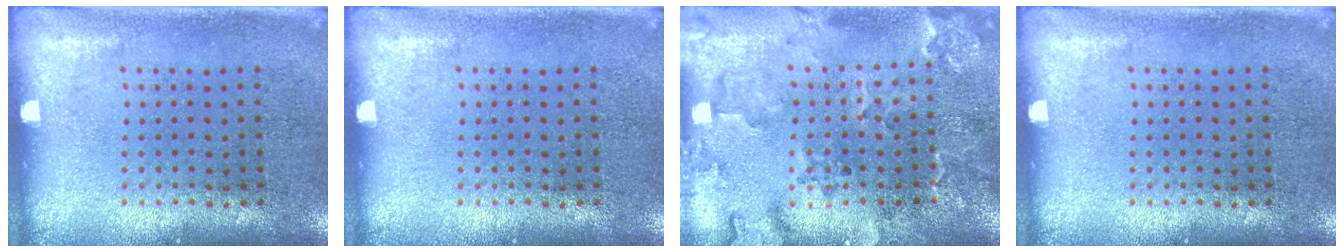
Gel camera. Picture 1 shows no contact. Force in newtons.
{"total": 0.0}
{"total": 2.3, "press": 2.2, "slide": 0.8}
{"total": 0.0}